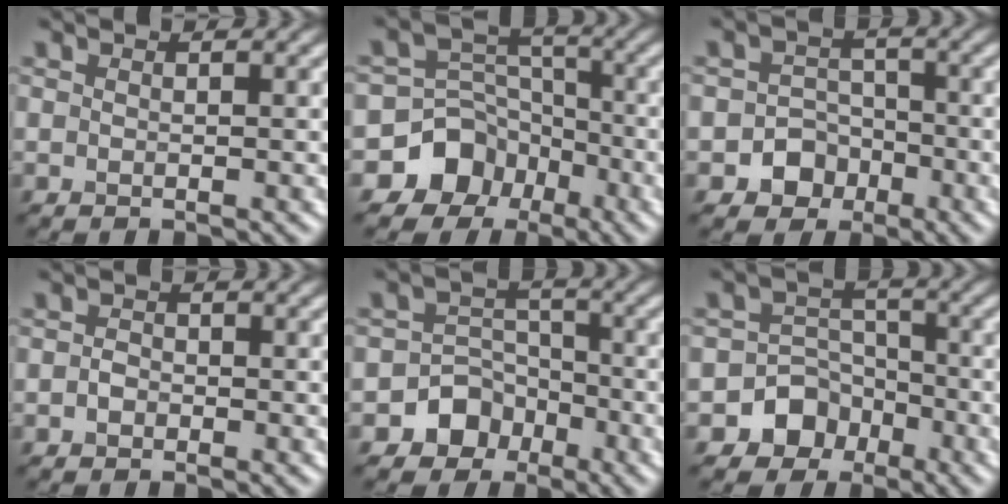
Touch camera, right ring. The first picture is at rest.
{"total": 8.8, "force": [-5.2, 7.0, 1.0], "torque": [0.005, 0.003, -0.110]}
{"total": 3.7, "force": [-1.8, 3.1, 0.9], "torque": [0.018, 0.009, -0.039]}
{"total": 1.0, "force": [-0.4, 0.8, 0.4], "torque": [-0.007, -0.001, -0.011]}
{"total": 5.7, "force": [-3.2, 4.6, 0.8], "torque": [0.020, 0.000, -0.076]}
{"total": 6.1, "force": [-3.5, 5.0, 0.9], "torque": [0.022, -0.002, -0.081]}